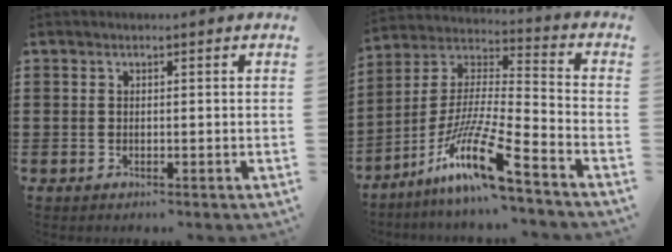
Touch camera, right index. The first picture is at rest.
{"total": 14.9, "force": [-10.1, 1.3, 10.8], "torque": [-0.214, 0.007, -0.192]}